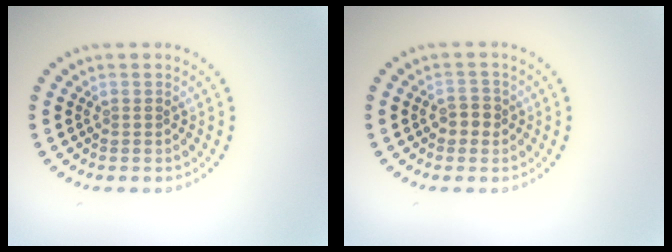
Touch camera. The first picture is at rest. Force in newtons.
{"total": 1.9, "press": 1.8, "slide": 0.6}